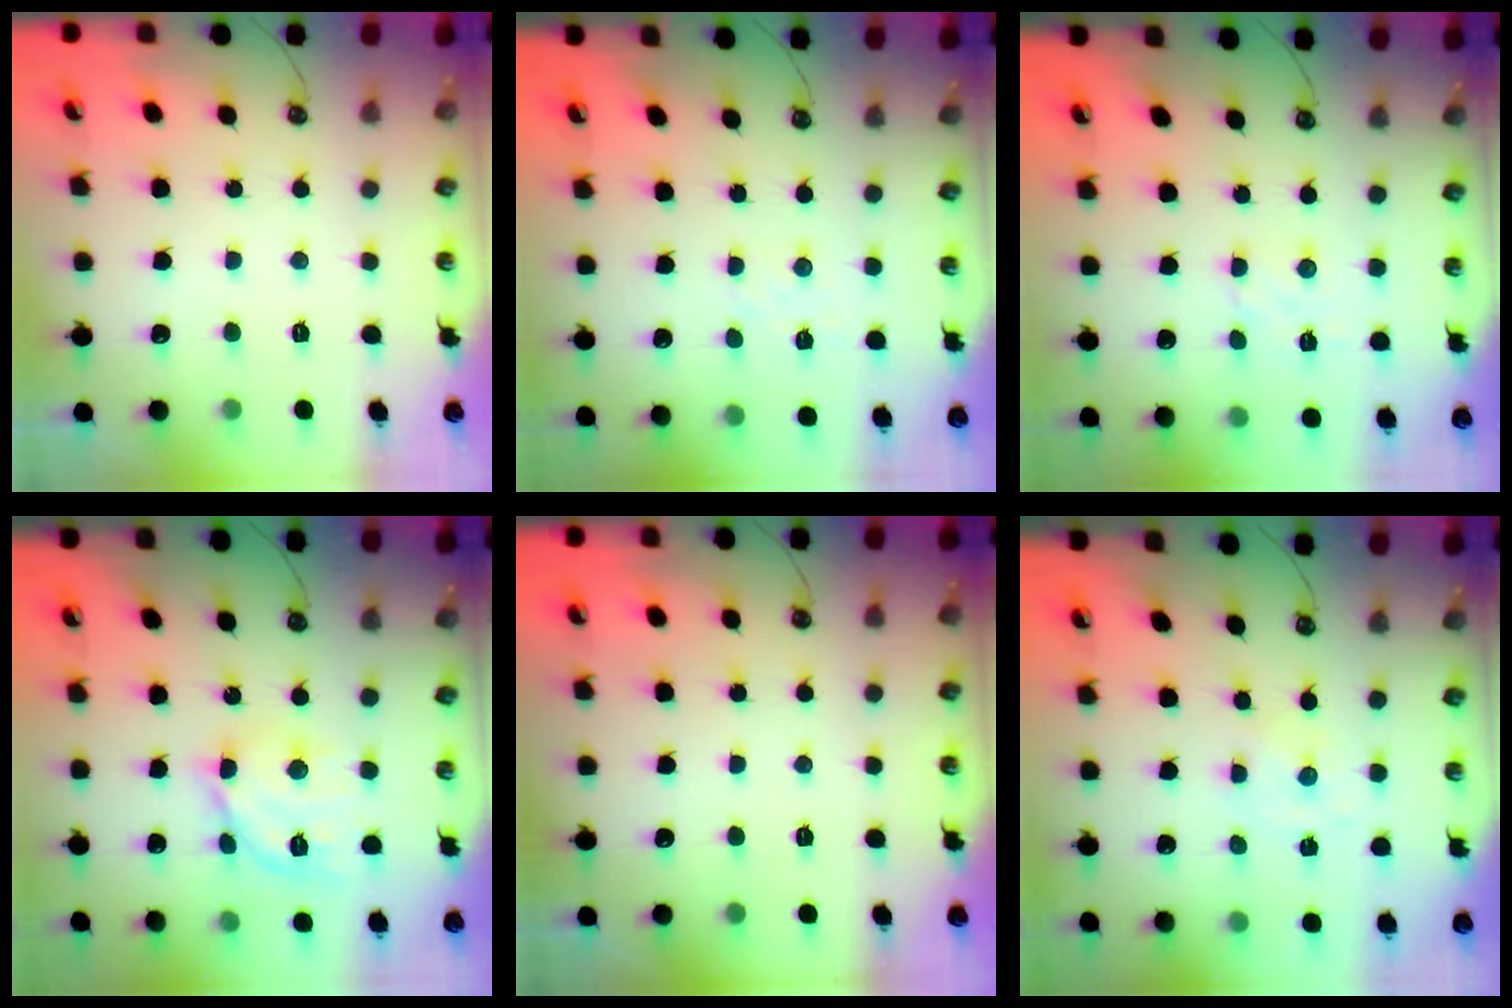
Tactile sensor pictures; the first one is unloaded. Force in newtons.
{"total": 2.5, "press": 2.5, "slide": 0.4}
{"total": 2.4, "press": 2.4, "slide": 0.6}
{"total": 13.2, "press": 13.2, "slide": 1.0}
{"total": 0.0}
{"total": 0.0}